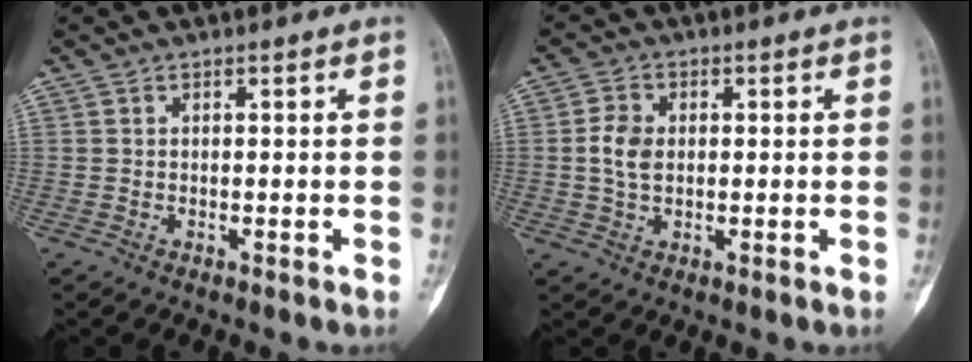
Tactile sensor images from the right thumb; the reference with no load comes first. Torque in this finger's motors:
{"motor_torque": [-0.29, 0.35, 0.59, -0.04, 0.02]}